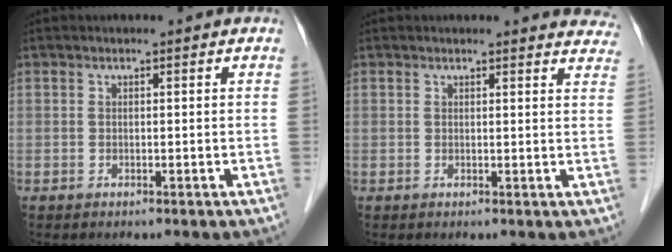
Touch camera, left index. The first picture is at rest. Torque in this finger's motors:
{"motor_torque": [0.42, -0.33, 0.05, -0.01]}